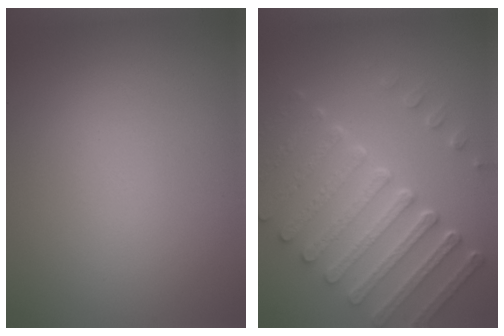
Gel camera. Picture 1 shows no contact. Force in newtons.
{"total": 7.1, "press": 5.3, "slide": 4.7}